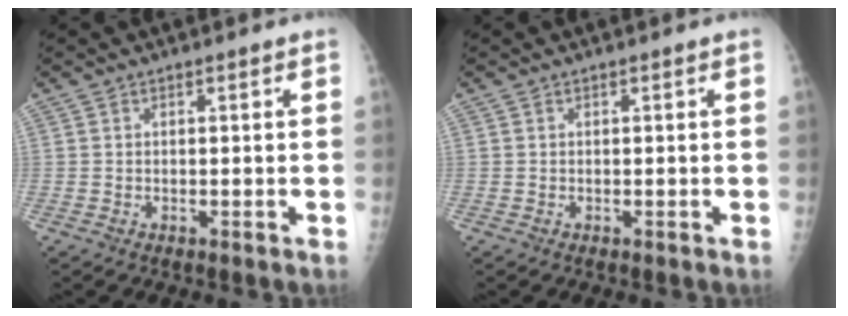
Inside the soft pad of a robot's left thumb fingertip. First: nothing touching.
{"total": 0.0}